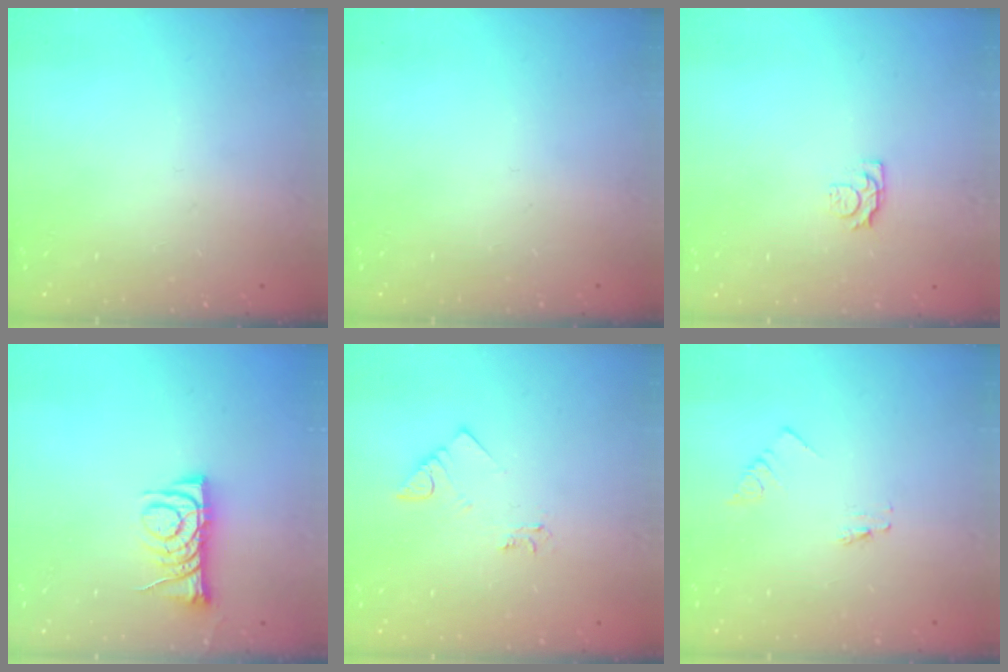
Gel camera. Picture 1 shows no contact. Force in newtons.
{"total": 0.0}
{"total": 3.9, "press": 3.9, "slide": 0.5}
{"total": 7.6, "press": 7.6, "slide": 0.4}
{"total": 3.7, "press": 3.6, "slide": 0.7}
{"total": 0.0}